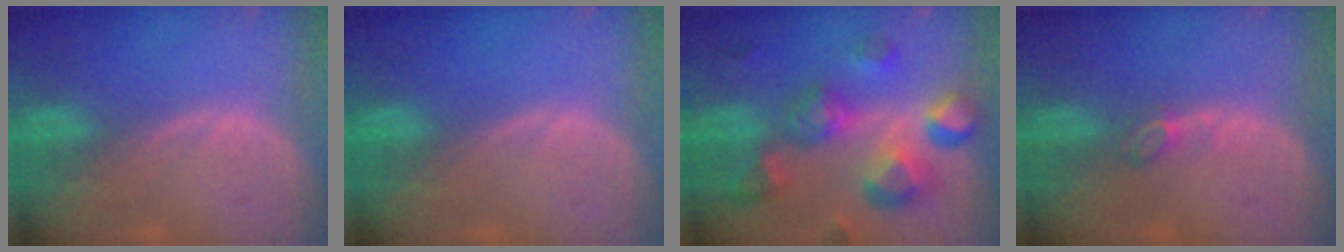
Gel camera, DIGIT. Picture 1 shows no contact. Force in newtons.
{"total": 0.0}
{"total": 11.3, "press": 10.1, "slide": 5.1}
{"total": 2.0, "press": 1.9, "slide": 0.4}